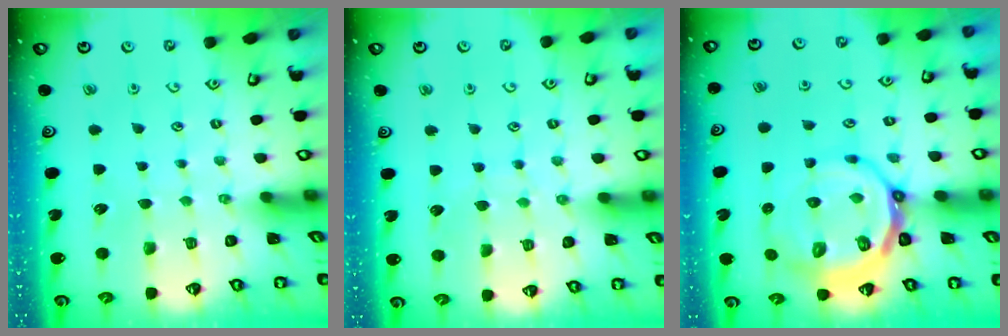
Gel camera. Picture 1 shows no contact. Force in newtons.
{"total": 5.2, "press": 5.2, "slide": 0.4}
{"total": 13.8, "press": 13.4, "slide": 3.5}